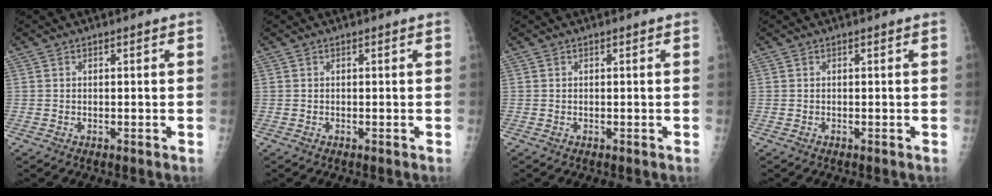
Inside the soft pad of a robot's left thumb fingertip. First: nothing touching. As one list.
[{"total": 0.0}, {"total": 0.0}, {"total": 0.0}]